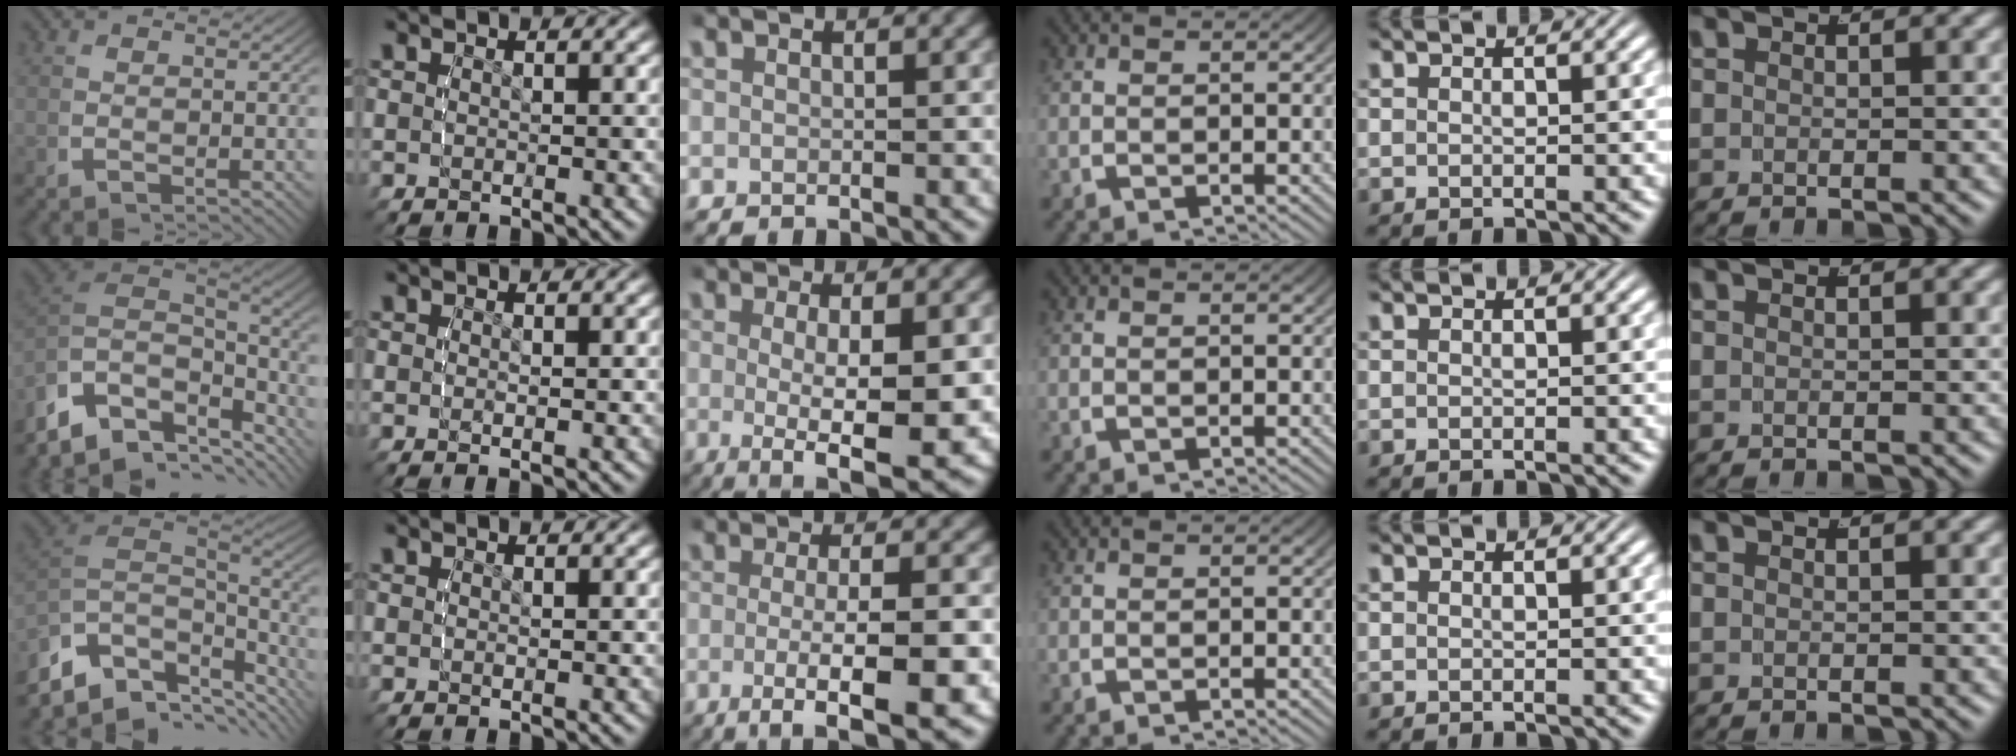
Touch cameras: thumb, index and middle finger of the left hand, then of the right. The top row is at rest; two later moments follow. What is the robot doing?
{"motion": "lift_and_place", "object": "bandage"}